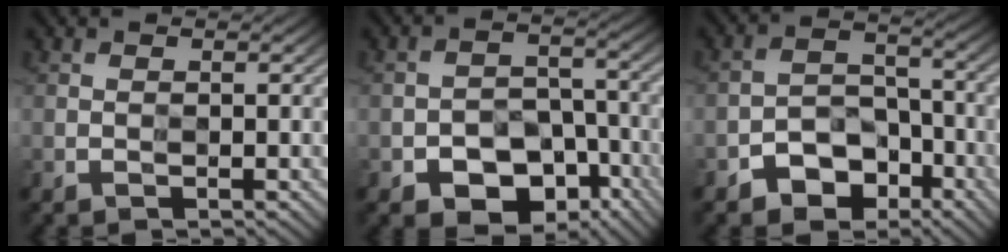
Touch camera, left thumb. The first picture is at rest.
{"total": 6.9, "force": [-4.6, 4.4, 2.6], "torque": [-0.032, -0.009, -0.078]}
{"total": 5.2, "force": [-3.8, 3.3, 1.1], "torque": [-0.006, 0.001, -0.078]}